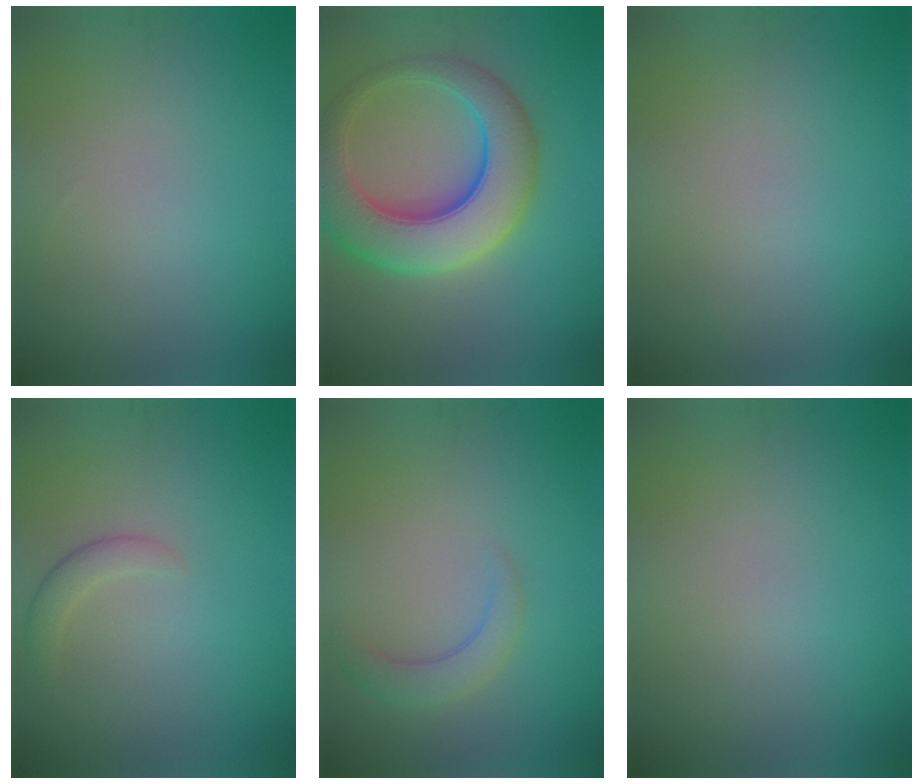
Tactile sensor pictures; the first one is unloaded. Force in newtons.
{"total": 9.5, "press": 9.5, "slide": 0.3}
{"total": 0.0}
{"total": 1.5, "press": 1.5, "slide": 0.1}
{"total": 2.2, "press": 2.2, "slide": 0.3}
{"total": 0.0}